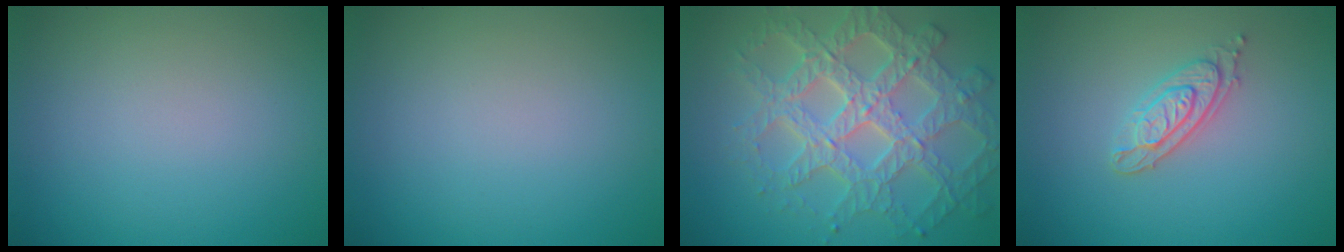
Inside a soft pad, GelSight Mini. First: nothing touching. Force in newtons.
{"total": 0.0}
{"total": 7.2, "press": 6.1, "slide": 3.8}
{"total": 2.6, "press": 2.4, "slide": 1.0}